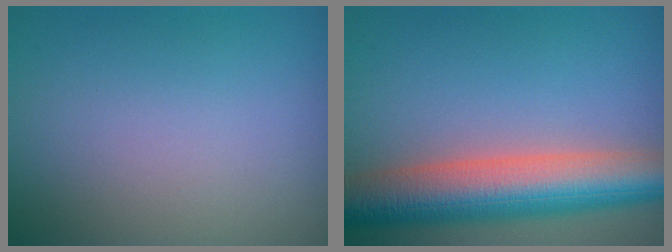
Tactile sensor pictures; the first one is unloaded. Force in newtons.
{"total": 9.5, "press": 9.5, "slide": 0.7}